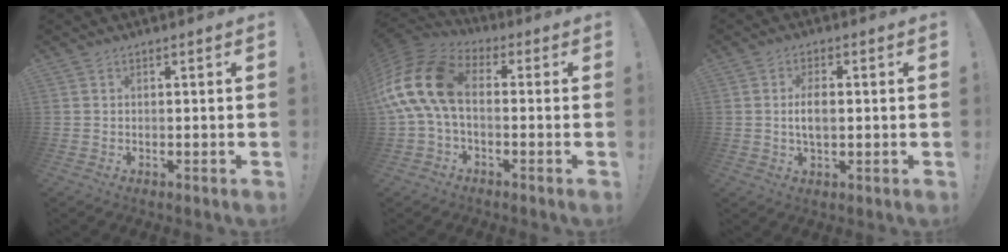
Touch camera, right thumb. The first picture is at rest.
{"total": 17.2, "force": [0.6, 10.6, 13.5], "torque": [-0.259, 0.021, 0.020]}
{"total": 5.2, "force": [-0.2, 2.5, 4.6], "torque": [-0.081, 0.004, -0.008]}